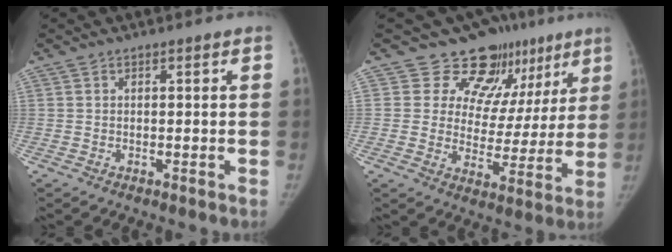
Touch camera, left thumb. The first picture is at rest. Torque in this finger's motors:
{"motor_torque": [0.14, 0.09, 0.20, 0.14, -0.01]}